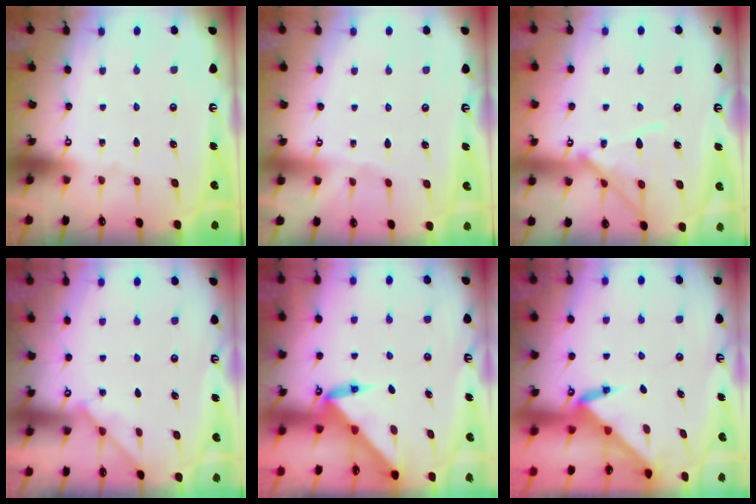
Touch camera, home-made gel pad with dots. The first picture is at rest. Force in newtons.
{"total": 2.4, "press": 2.3, "slide": 0.5}
{"total": 11.6, "press": 11.6, "slide": 0.8}
{"total": 2.4, "press": 2.3, "slide": 0.4}
{"total": 3.7, "press": 3.7, "slide": 0.5}
{"total": 3.4, "press": 3.4, "slide": 0.4}